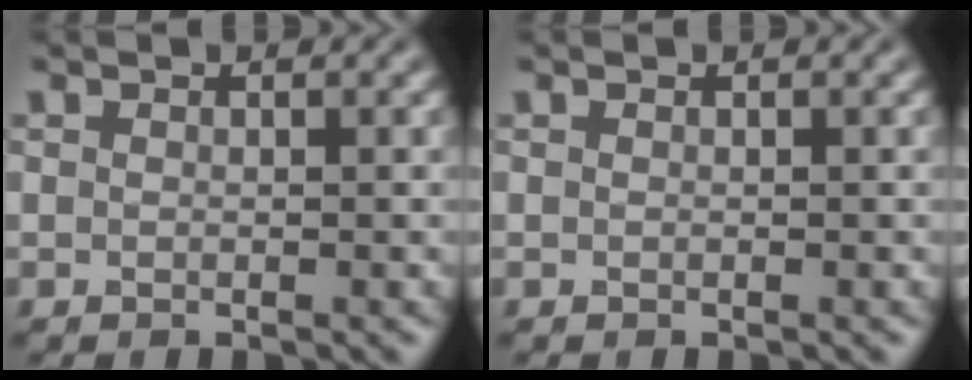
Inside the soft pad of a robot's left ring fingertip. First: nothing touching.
{"total": 0.0}